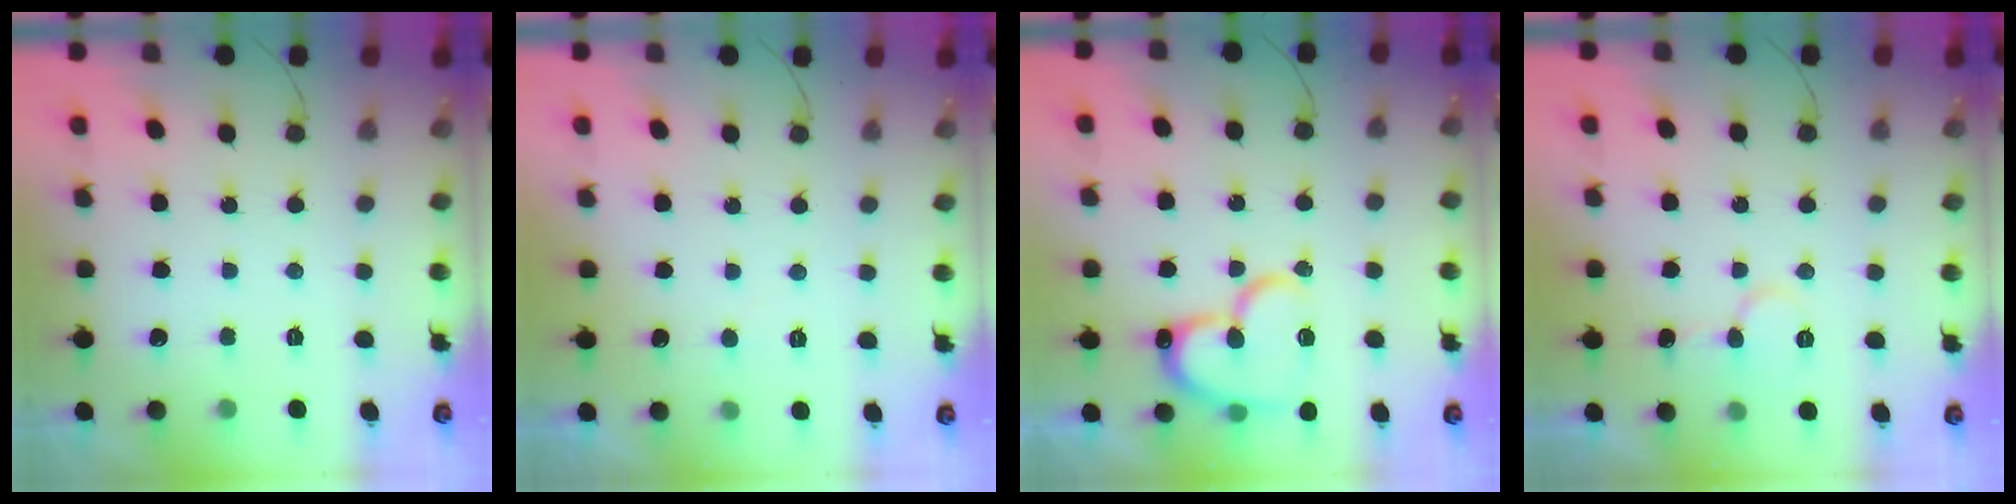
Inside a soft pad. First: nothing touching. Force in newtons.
{"total": 2.6, "press": 2.6, "slide": 0.3}
{"total": 17.3, "press": 17.2, "slide": 1.7}
{"total": 6.6, "press": 6.6, "slide": 0.6}